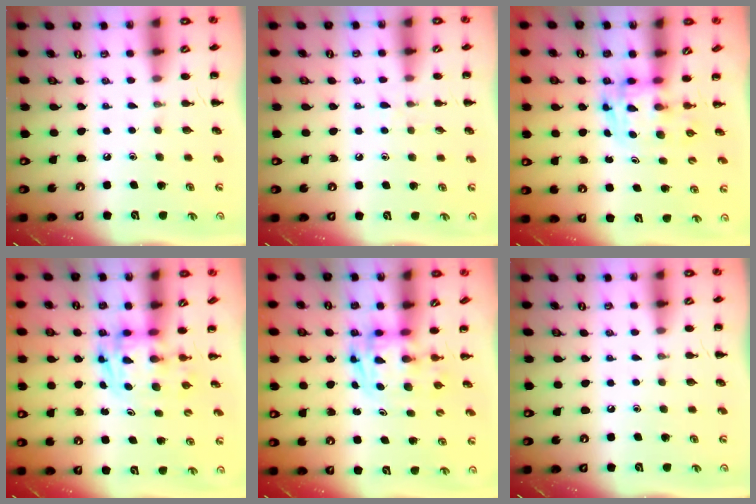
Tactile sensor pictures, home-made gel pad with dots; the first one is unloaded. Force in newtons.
{"total": 5.0, "press": 4.6, "slide": 2.0}
{"total": 3.5, "press": 3.5, "slide": 0.6}
{"total": 2.7, "press": 2.6, "slide": 0.5}
{"total": 2.7, "press": 2.6, "slide": 0.5}
{"total": 0.0}